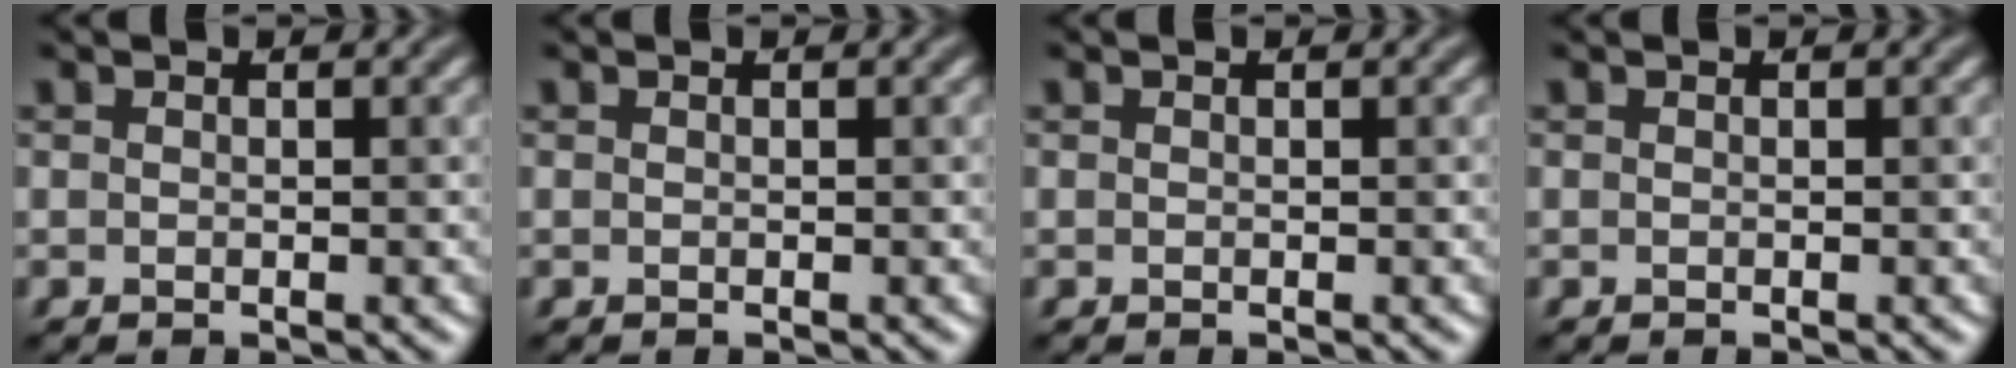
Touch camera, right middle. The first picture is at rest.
{"total": 0.0}
{"total": 0.0}
{"total": 0.0}